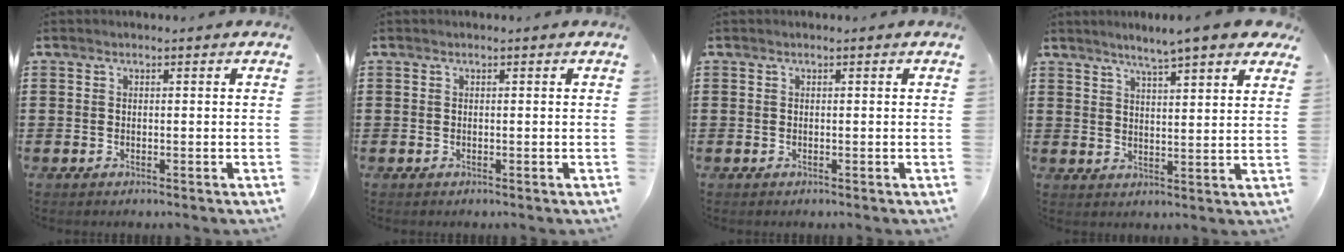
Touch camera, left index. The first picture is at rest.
{"total": 0.0}
{"total": 0.0}
{"total": 5.0, "force": [4.3, -0.1, 2.5], "torque": [-0.065, -0.010, 0.072]}